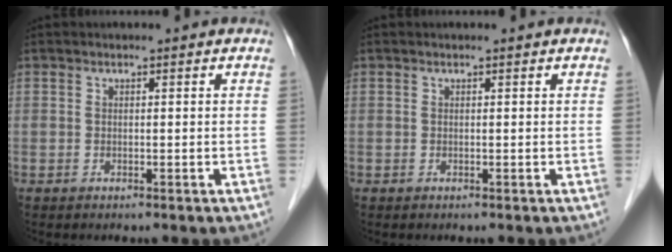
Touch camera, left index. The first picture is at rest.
{"total": 0.0}